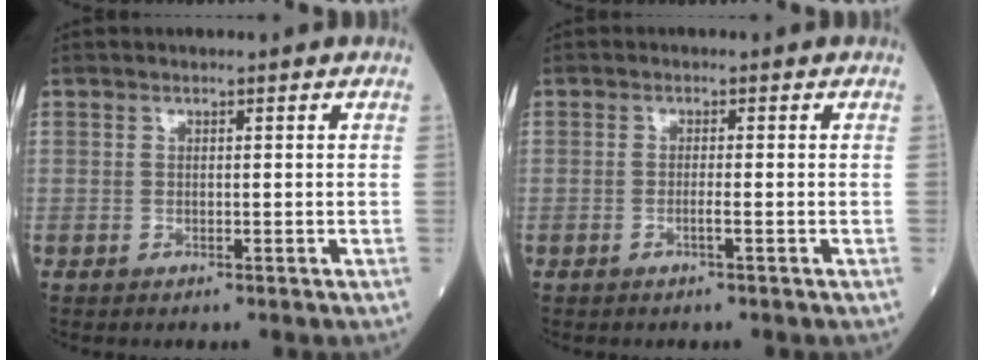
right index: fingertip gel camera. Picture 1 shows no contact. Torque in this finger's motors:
{"motor_torque": [-0.02, -0.03, -0.09, 0.00]}